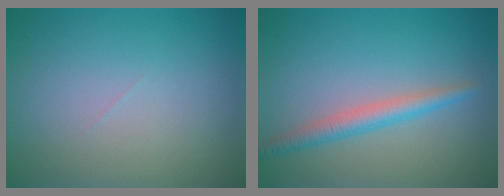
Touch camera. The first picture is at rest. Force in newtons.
{"total": 2.5, "press": 2.5, "slide": 0.0}